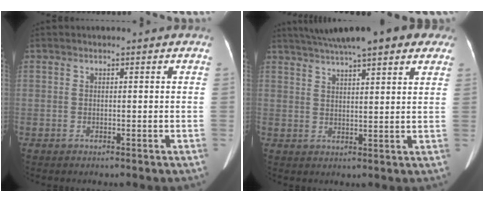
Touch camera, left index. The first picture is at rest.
{"total": 16.7, "force": [12.8, 3.8, 10.1], "torque": [-0.161, 0.055, 0.166]}